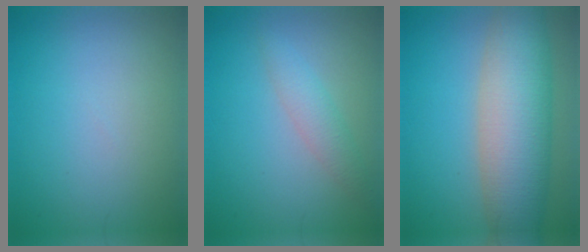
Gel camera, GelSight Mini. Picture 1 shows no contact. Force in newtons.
{"total": 2.1, "press": 2.1, "slide": 0.1}
{"total": 9.9, "press": 9.9, "slide": 0.5}